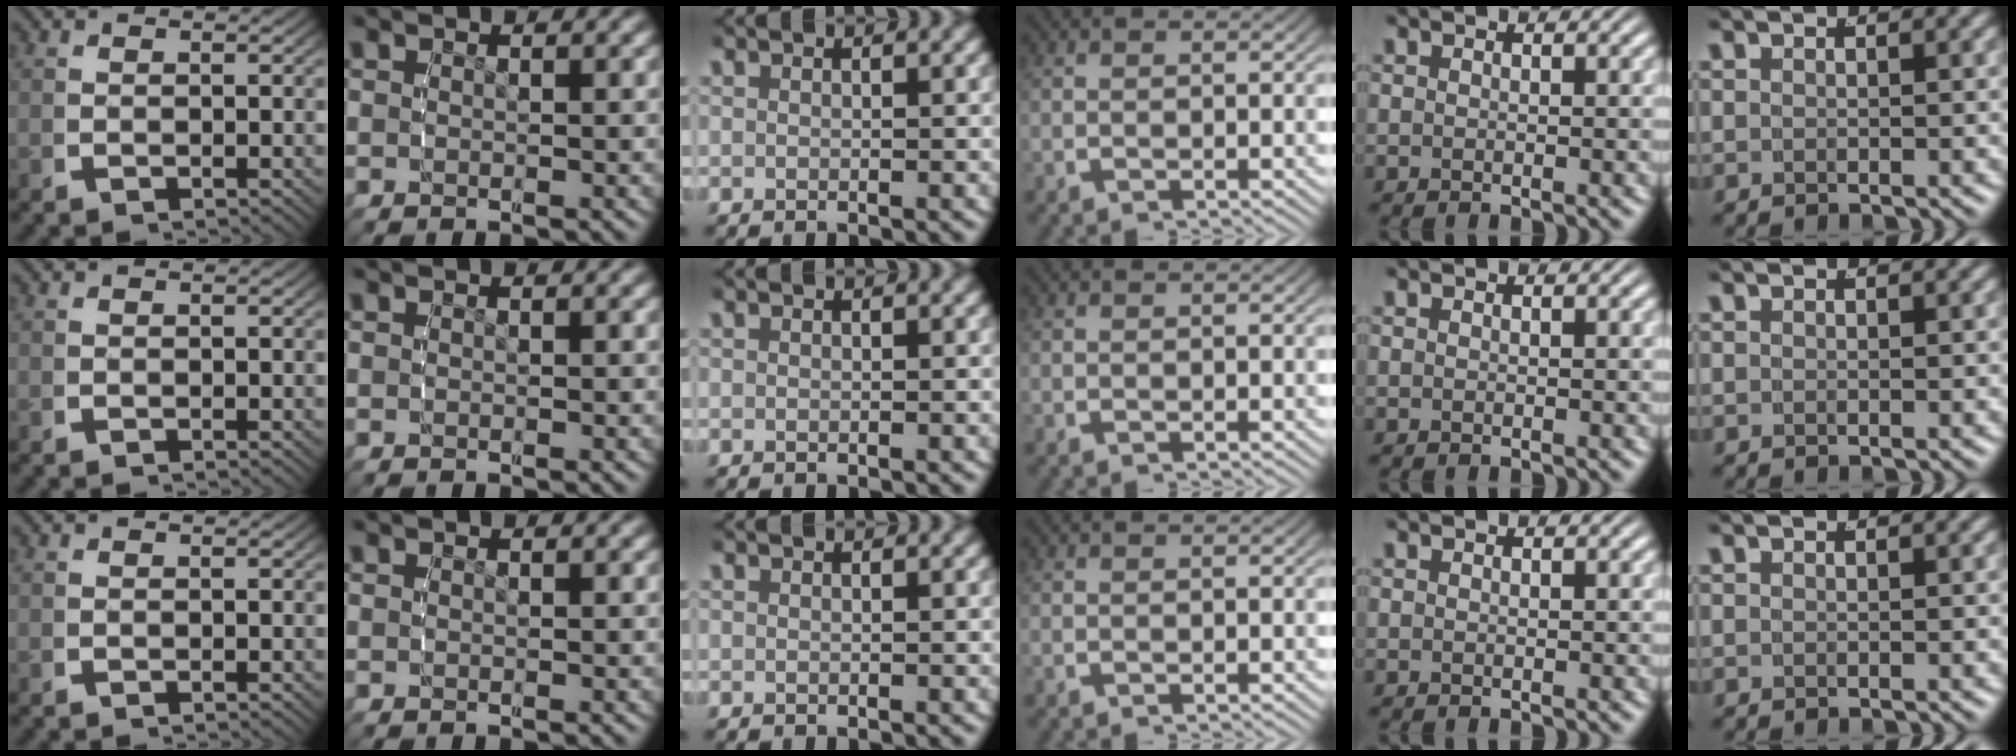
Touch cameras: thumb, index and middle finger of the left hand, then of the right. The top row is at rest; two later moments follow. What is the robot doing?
{"motion": "reach", "object": "router"}